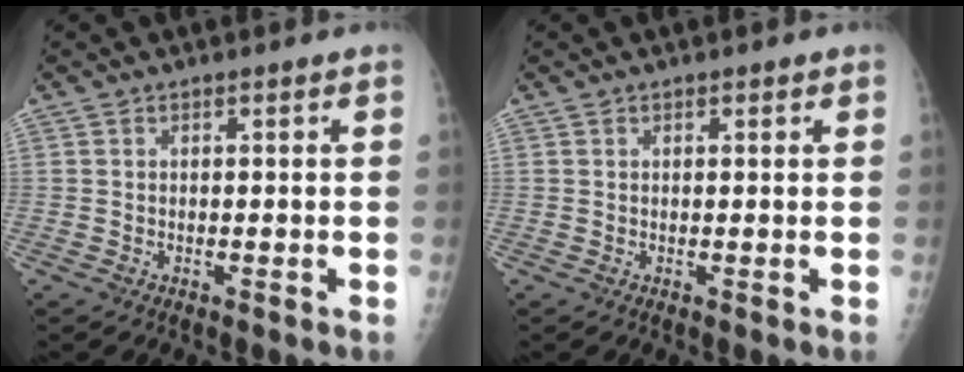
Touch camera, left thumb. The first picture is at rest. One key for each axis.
{"total": 0.6, "fx": 0.4, "fy": 0.3, "fz": 0.3, "tx": 0.000, "ty": -0.001, "tz": 0.003}